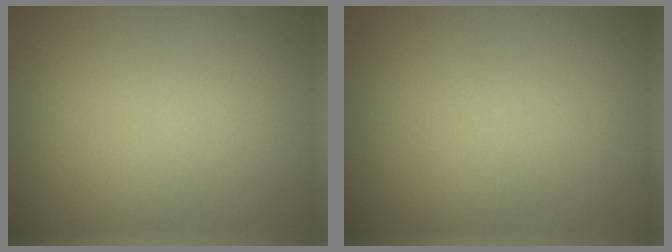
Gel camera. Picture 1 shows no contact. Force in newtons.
{"total": 0.0}